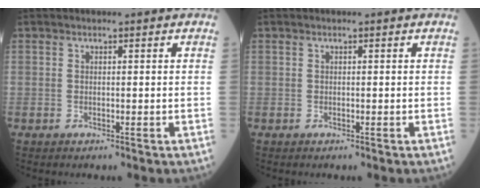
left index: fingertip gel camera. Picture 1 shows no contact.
{"total": 0.0}